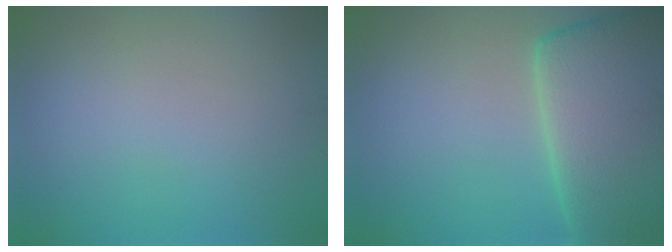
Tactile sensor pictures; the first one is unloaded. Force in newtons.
{"total": 11.3, "press": 11.3, "slide": 1.0}